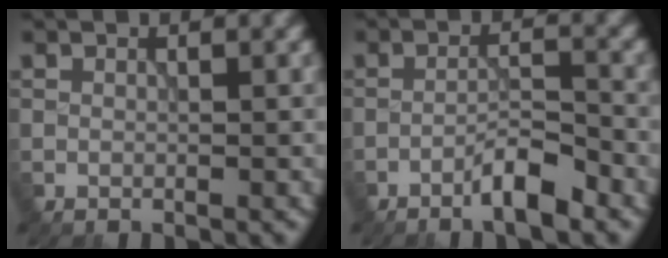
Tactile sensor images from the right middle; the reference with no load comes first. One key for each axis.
{"total": 3.5, "fx": -2.5, "fy": 0.5, "fz": 2.5, "tx": -0.041, "ty": 0.010, "tz": -0.048}